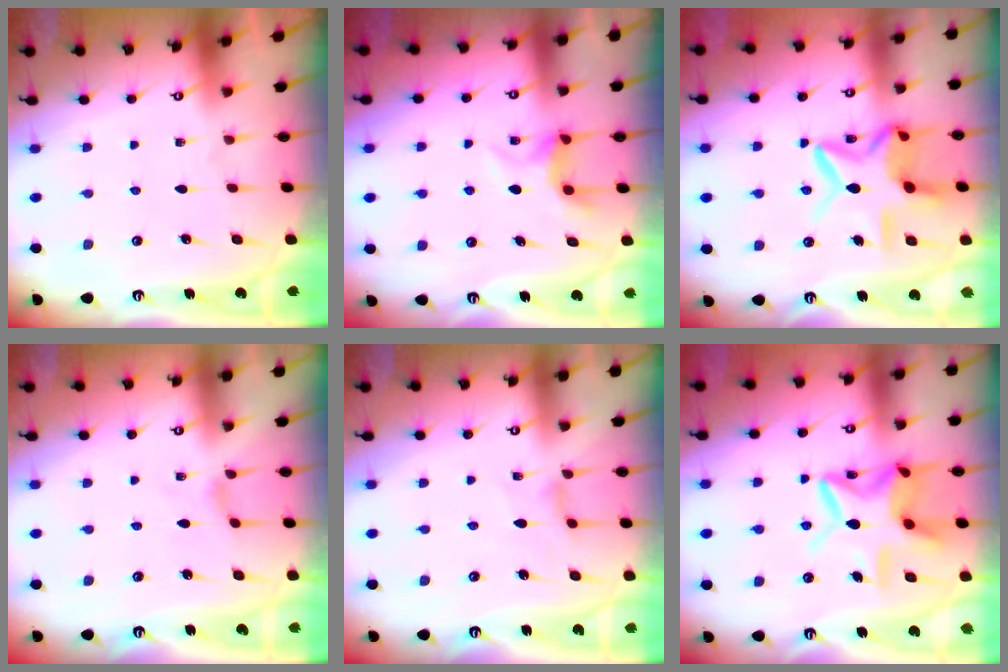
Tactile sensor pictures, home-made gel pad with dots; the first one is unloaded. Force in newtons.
{"total": 5.8, "press": 5.7, "slide": 0.6}
{"total": 13.5, "press": 13.5, "slide": 1.4}
{"total": 0.9, "press": 0.8, "slide": 0.4}
{"total": 2.9, "press": 2.9, "slide": 0.4}
{"total": 13.6, "press": 13.6, "slide": 1.2}